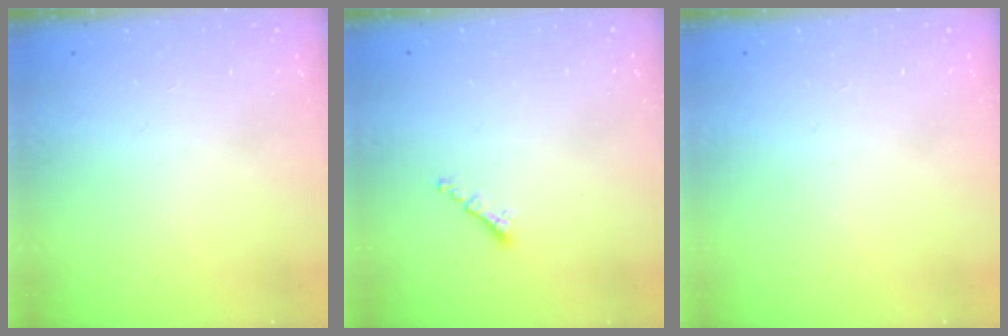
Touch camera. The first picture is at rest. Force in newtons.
{"total": 1.2, "press": 1.1, "slide": 0.5}
{"total": 0.0}